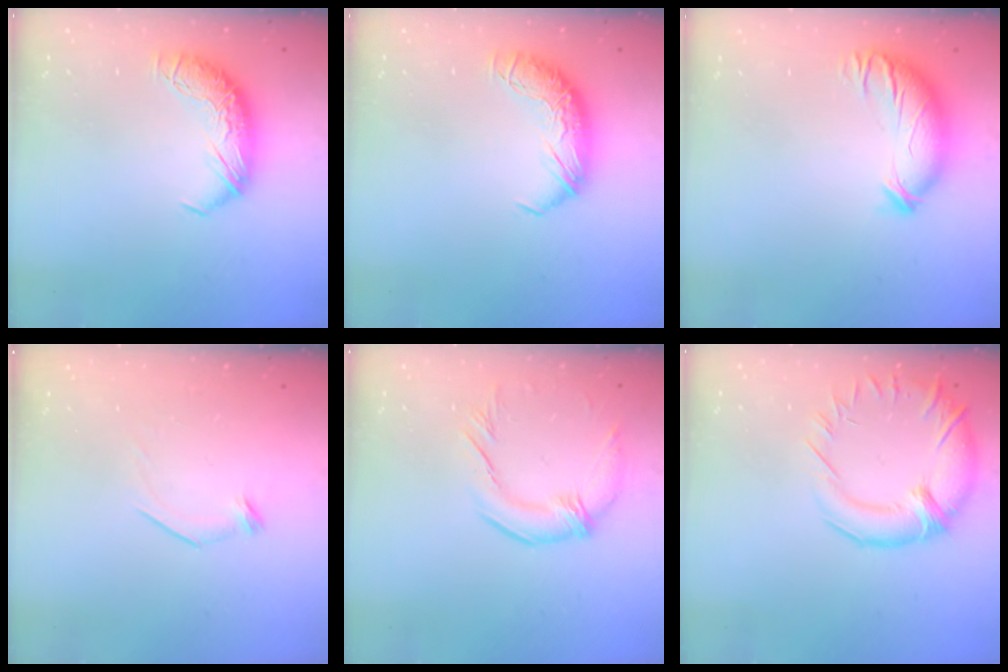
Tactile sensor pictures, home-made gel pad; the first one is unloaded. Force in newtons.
{"total": 0.0}
{"total": 3.7, "press": 2.9, "slide": 2.4}
{"total": 6.1, "press": 6.0, "slide": 1.1}
{"total": 2.3, "press": 1.8, "slide": 1.4}
{"total": 5.9, "press": 4.1, "slide": 4.2}